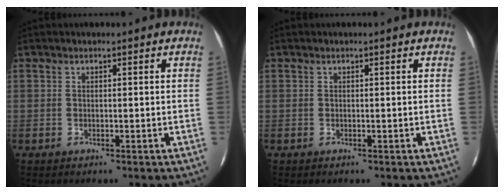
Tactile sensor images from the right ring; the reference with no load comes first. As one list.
[{"total": 0.0}]